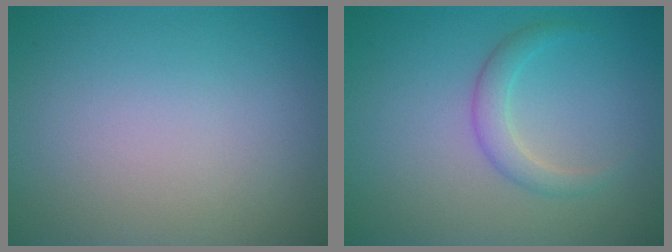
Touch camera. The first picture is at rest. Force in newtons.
{"total": 2.0, "press": 2.0, "slide": 0.0}